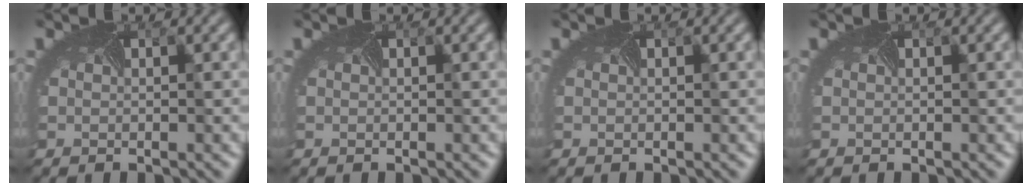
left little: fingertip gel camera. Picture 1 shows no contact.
{"total": 0.0}
{"total": 0.0}
{"total": 0.0}